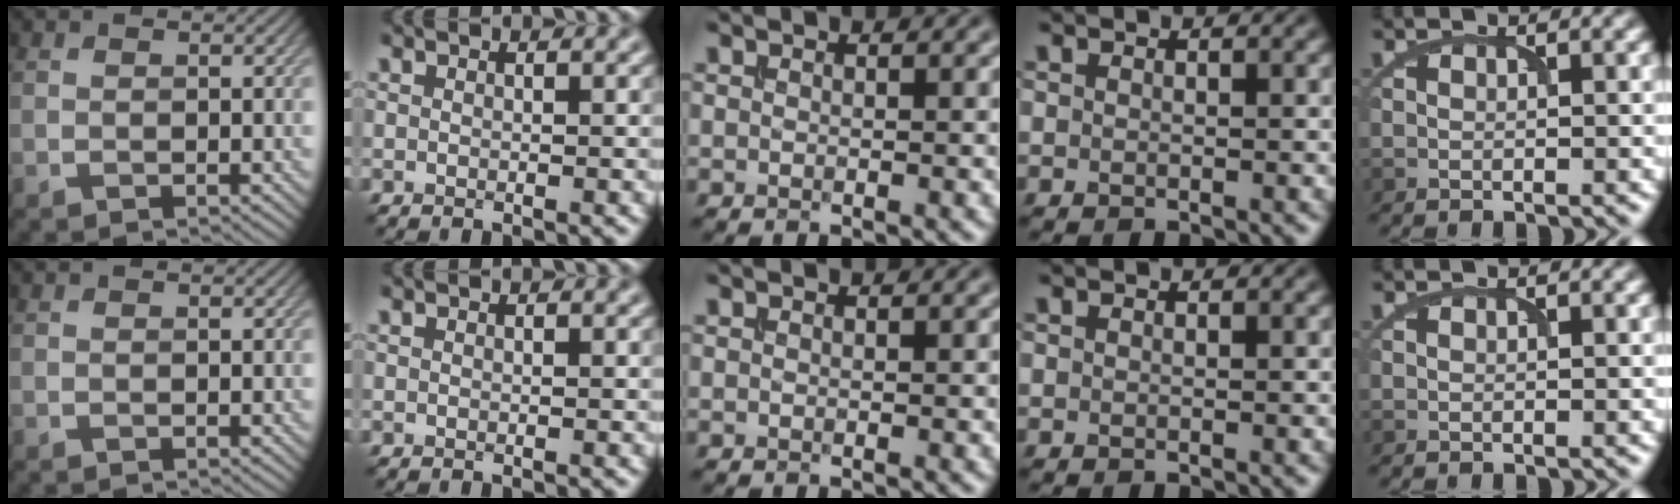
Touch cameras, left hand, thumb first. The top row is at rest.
{}